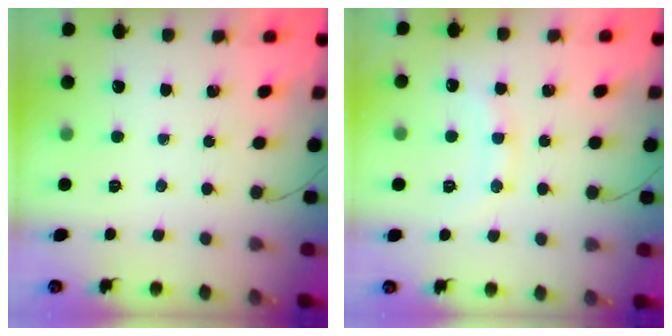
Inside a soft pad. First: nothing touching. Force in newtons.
{"total": 9.8, "press": 9.7, "slide": 0.9}